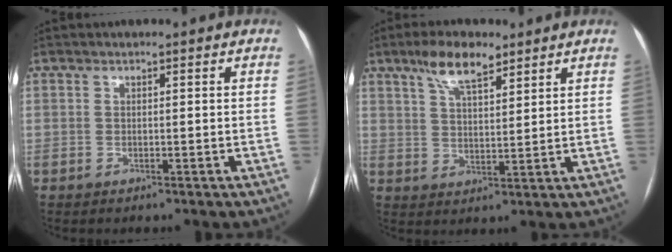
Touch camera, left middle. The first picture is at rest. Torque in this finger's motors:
{"motor_torque": [0.83, -0.82, 0.19, 0.06]}